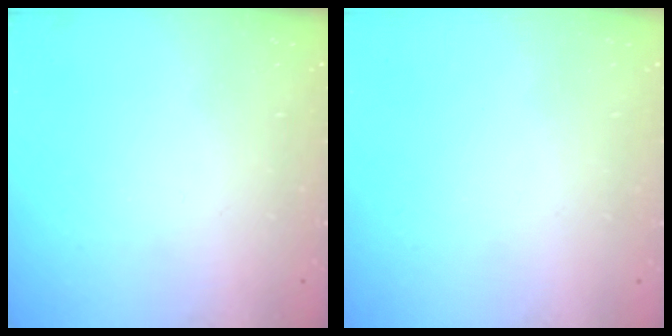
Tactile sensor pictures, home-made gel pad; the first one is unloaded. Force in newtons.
{"total": 3.5, "press": 3.4, "slide": 0.4}